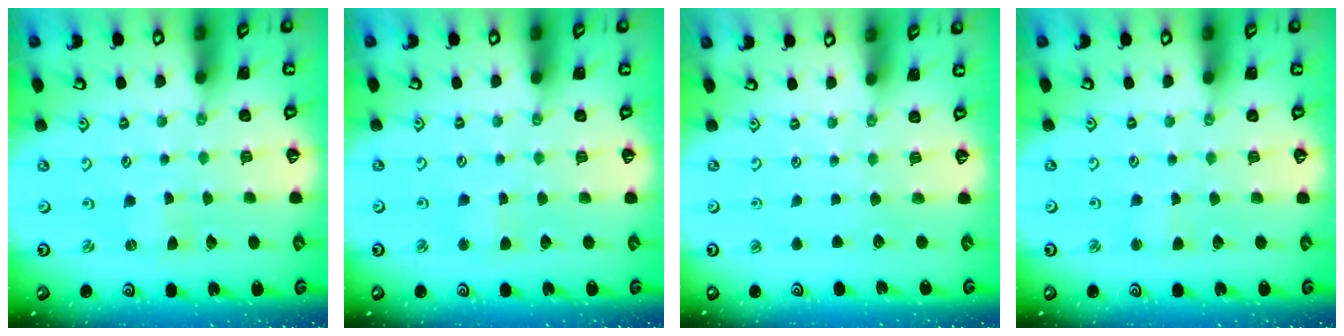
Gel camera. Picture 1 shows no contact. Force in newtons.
{"total": 2.9, "press": 2.9, "slide": 0.3}
{"total": 0.0}
{"total": 1.6, "press": 1.6, "slide": 0.3}